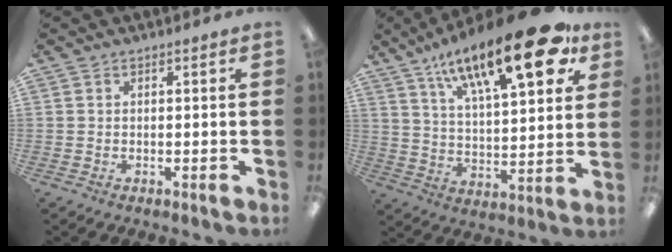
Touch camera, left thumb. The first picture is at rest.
{"total": 23.9, "force": [15.0, 8.4, 16.6], "torque": [-0.246, -0.082, 0.241]}